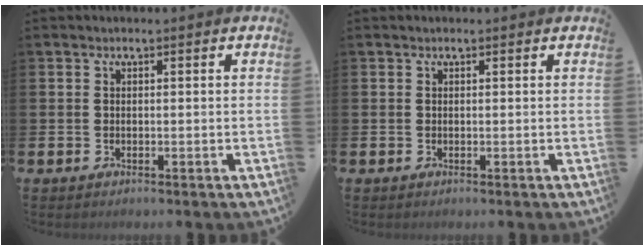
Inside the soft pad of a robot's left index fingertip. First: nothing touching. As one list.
[{"total": 0.0}]